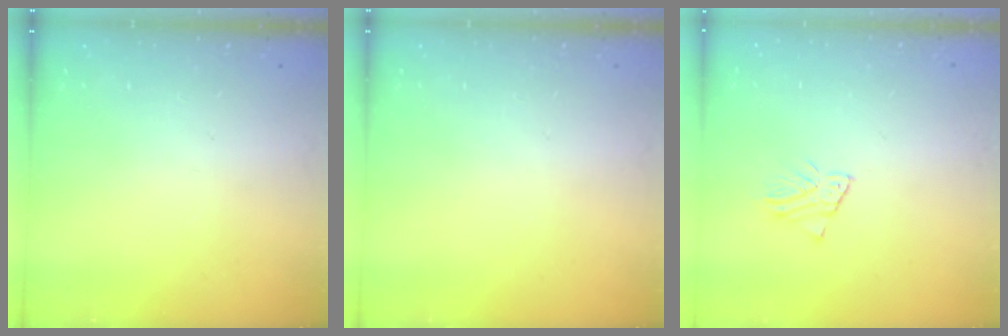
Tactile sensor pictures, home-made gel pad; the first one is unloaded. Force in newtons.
{"total": 0.0}
{"total": 2.5, "press": 2.5, "slide": 0.2}